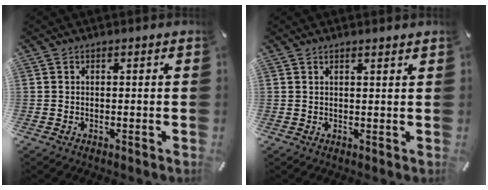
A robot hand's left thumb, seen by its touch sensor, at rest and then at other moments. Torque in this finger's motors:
{"motor_torque": [-0.27, -0.44, 0.05, 0.03, -0.04]}